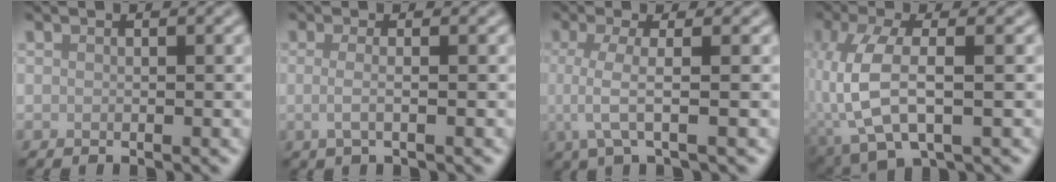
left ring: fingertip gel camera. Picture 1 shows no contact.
{"total": 2.2, "force": [-0.1, 0.8, 2.1], "torque": [-0.036, -0.003, -0.006]}
{"total": 3.7, "force": [-0.2, 1.1, 3.6], "torque": [-0.070, -0.006, -0.008]}
{"total": 6.3, "force": [-1.4, 2.4, 5.7], "torque": [-0.132, -0.004, -0.027]}